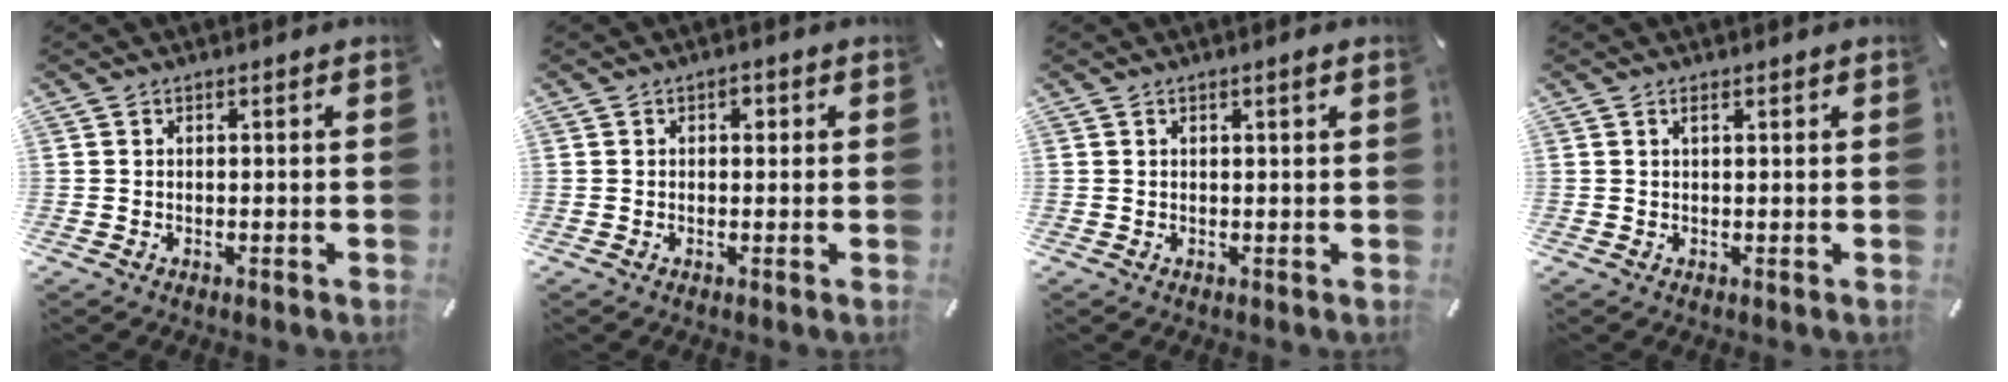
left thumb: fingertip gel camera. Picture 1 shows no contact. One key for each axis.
{"total": 1.5, "fx": 0.4, "fy": 1.2, "fz": 0.9, "tx": -0.011, "ty": 0.005, "tz": 0.003}
{"total": 1.2, "fx": 0.6, "fy": 0.1, "fz": 1.0, "tx": -0.019, "ty": 0.001, "tz": 0.009}
{"total": 1.0, "fx": 0.5, "fy": 0.3, "fz": 0.8, "tx": -0.016, "ty": 0.001, "tz": 0.008}